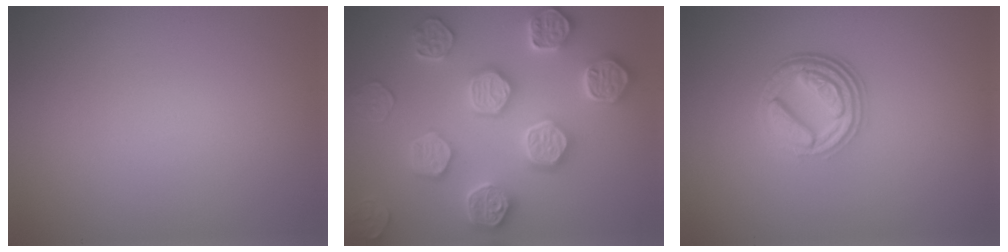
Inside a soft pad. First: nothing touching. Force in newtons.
{"total": 6.3, "press": 5.9, "slide": 2.1}
{"total": 4.5, "press": 3.4, "slide": 2.9}